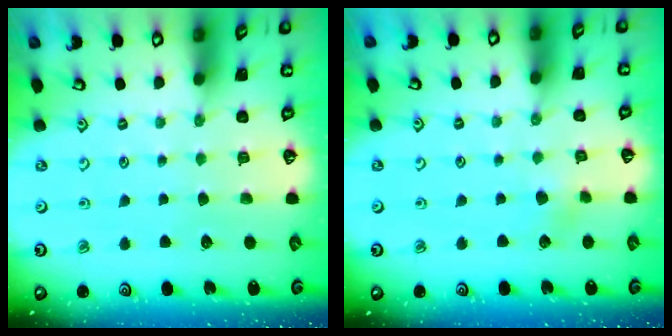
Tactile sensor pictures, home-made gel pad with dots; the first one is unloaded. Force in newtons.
{"total": 3.1, "press": 3.1, "slide": 0.7}